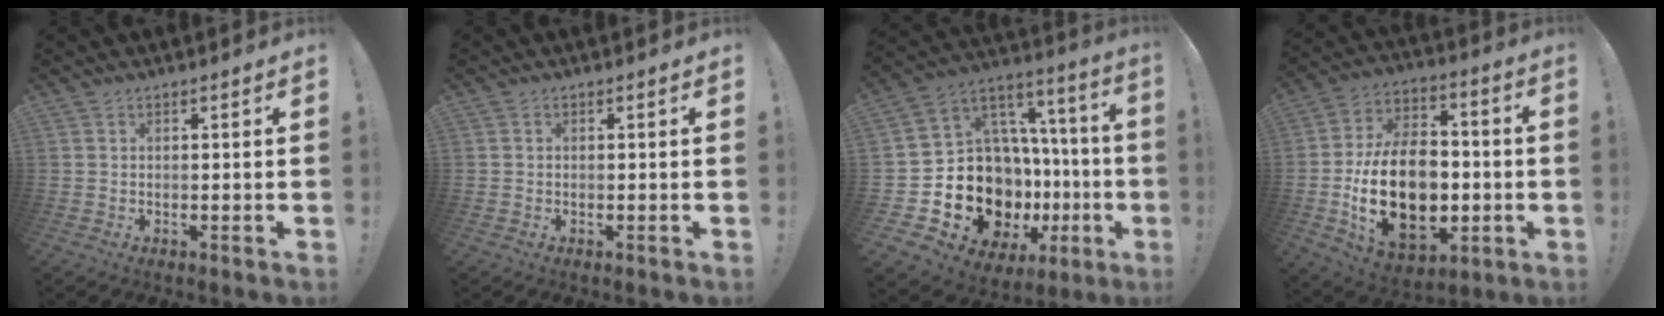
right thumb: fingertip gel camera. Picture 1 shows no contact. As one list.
[{"total": 0.0}, {"total": 16.8, "force": [-6.8, 11.8, 9.8], "torque": [-0.155, 0.014, -0.074]}, {"total": 24.4, "force": [-3.7, 16.5, 17.6], "torque": [-0.322, 0.014, -0.047]}]